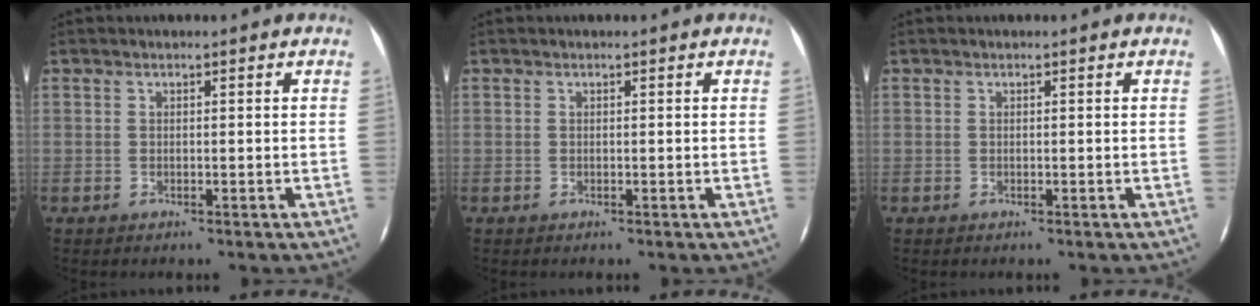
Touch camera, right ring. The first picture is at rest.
{"total": 0.0}
{"total": 0.0}